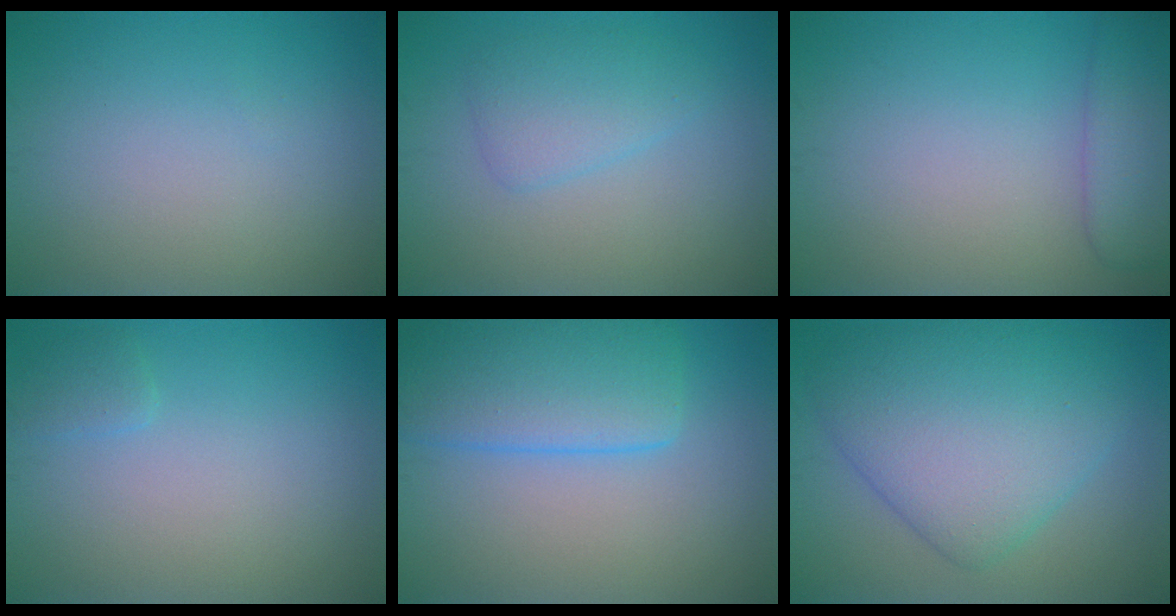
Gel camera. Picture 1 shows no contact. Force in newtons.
{"total": 2.6, "press": 2.6, "slide": 0.1}
{"total": 3.5, "press": 3.5, "slide": 0.3}
{"total": 1.0, "press": 1.0, "slide": 0.1}
{"total": 6.5, "press": 6.5, "slide": 0.3}
{"total": 8.6, "press": 8.6, "slide": 0.2}